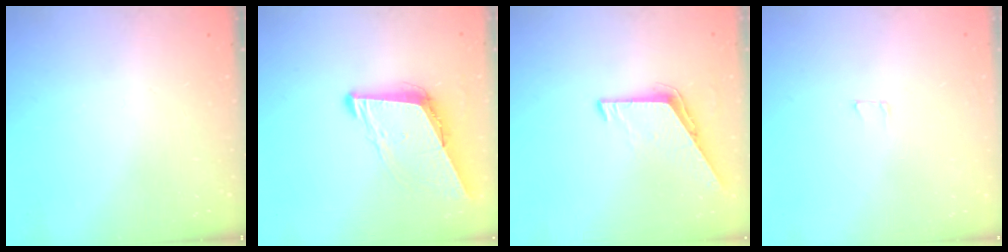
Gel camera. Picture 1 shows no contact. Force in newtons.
{"total": 8.8, "press": 8.0, "slide": 3.6}
{"total": 6.6, "press": 6.6, "slide": 0.4}
{"total": 3.6, "press": 3.6, "slide": 0.2}